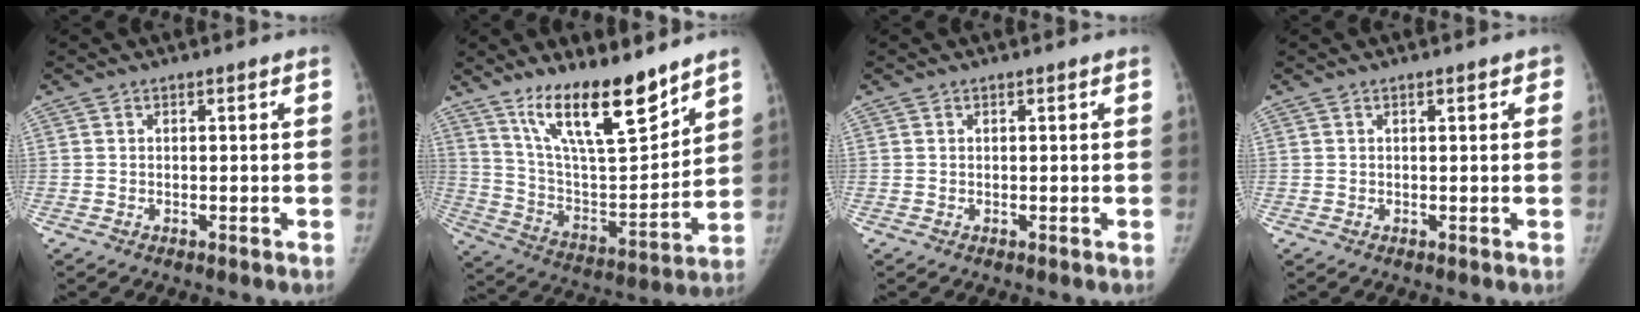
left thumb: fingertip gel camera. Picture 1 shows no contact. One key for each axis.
{"total": 19.4, "fx": 13.9, "fy": 5.4, "fz": 12.4, "tx": -0.170, "ty": -0.085, "tz": 0.250}
{"total": 0.0}
{"total": 1.9, "fx": 1.0, "fy": 0.8, "fz": 1.4, "tx": -0.011, "ty": 0.000, "tz": 0.010}